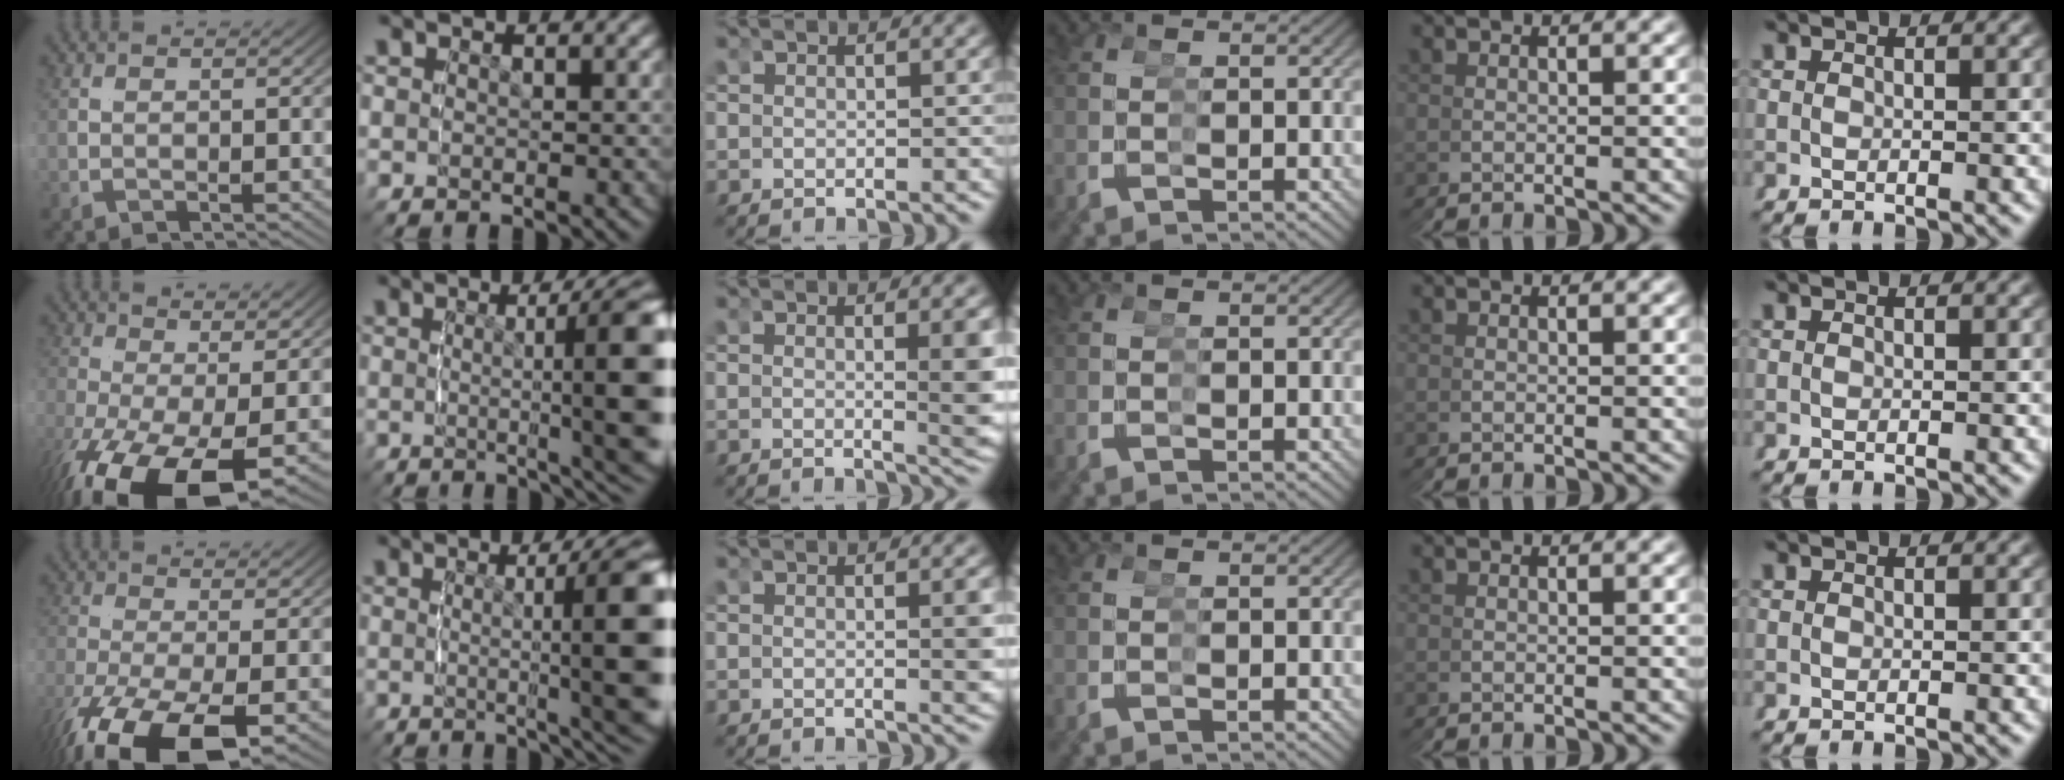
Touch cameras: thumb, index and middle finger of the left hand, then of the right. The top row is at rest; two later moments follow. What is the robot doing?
{"motion": "grasp_and_lifting", "object": "legos"}